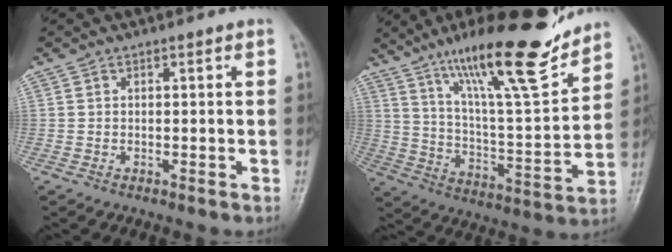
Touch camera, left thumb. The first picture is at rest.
{"total": 21.9, "force": [15.9, 3.8, 14.6], "torque": [-0.209, -0.078, 0.268]}